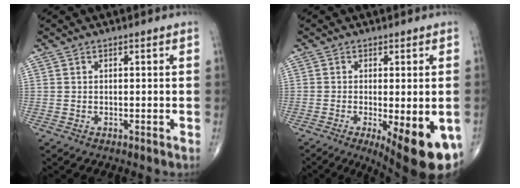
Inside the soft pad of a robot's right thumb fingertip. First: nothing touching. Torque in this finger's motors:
{"motor_torque": [-0.09, 1.01, 0.23, -0.22, 0.13]}